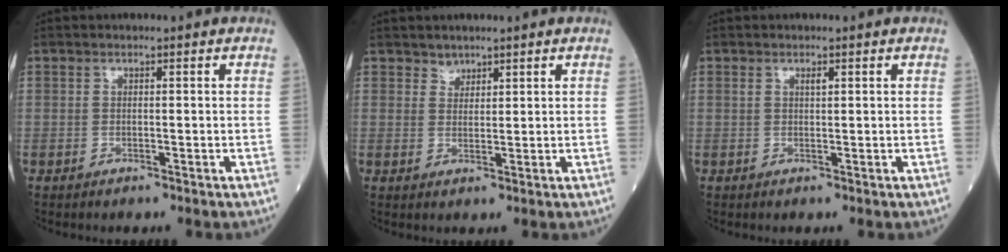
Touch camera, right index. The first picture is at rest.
{"total": 1.6, "force": [1.4, 0.8, 0.0], "torque": [0.004, -0.005, 0.022]}
{"total": 0.7, "force": [0.5, 0.2, 0.5], "torque": [-0.014, 0.005, 0.012]}